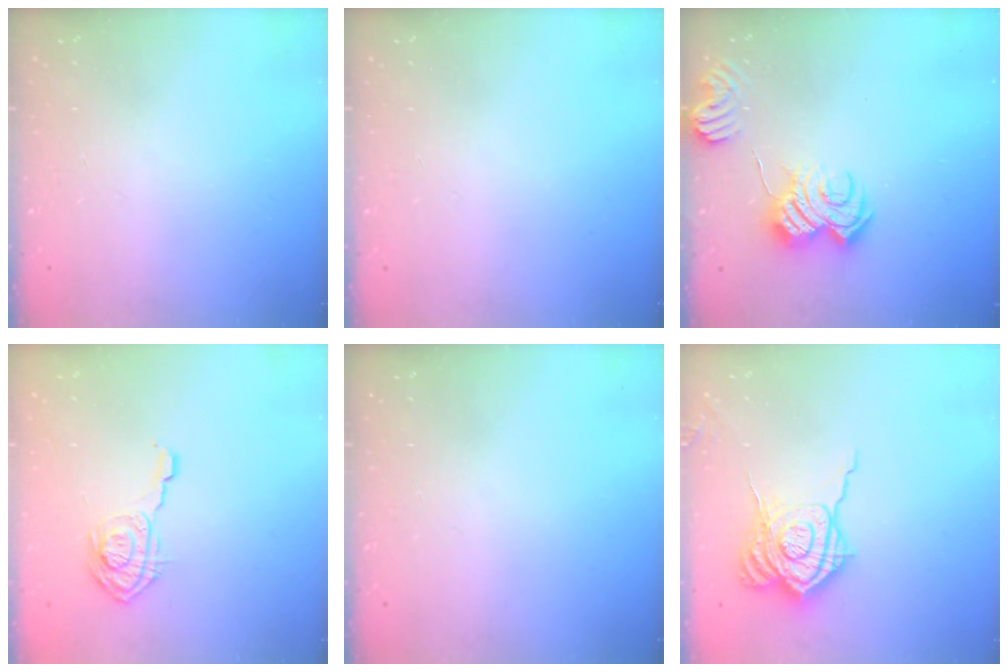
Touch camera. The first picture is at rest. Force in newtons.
{"total": 0.0}
{"total": 9.8, "press": 9.8, "slide": 0.4}
{"total": 11.0, "press": 11.0, "slide": 0.4}
{"total": 0.0}
{"total": 17.9, "press": 17.9, "slide": 0.8}